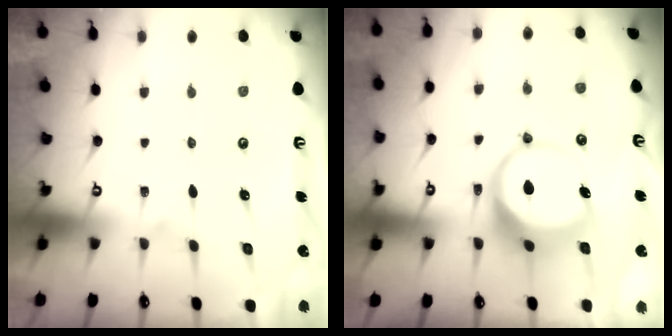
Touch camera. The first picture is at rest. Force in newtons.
{"total": 8.5, "press": 8.4, "slide": 1.1}